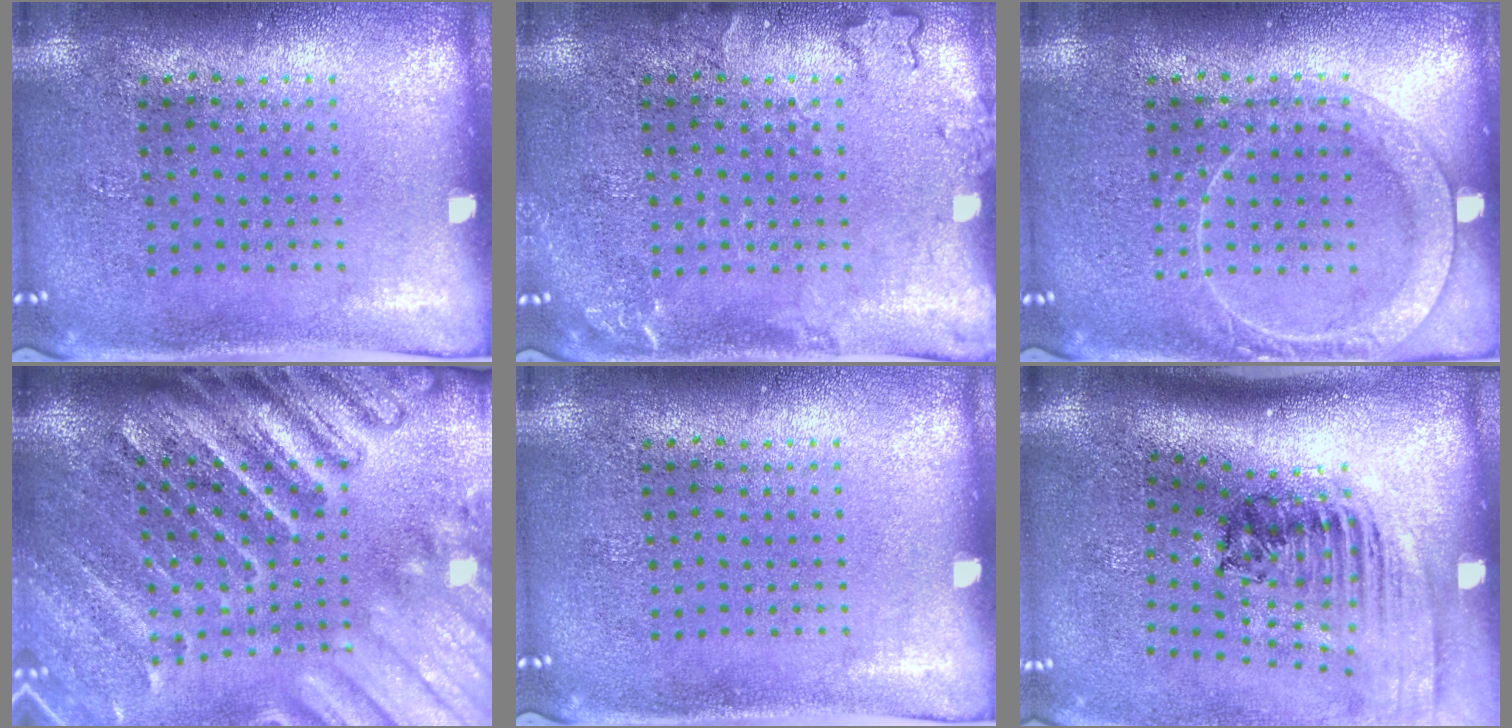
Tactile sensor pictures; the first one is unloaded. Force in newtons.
{"total": 1.9, "press": 1.9, "slide": 0.3}
{"total": 2.3, "press": 2.3, "slide": 0.3}
{"total": 4.2, "press": 3.6, "slide": 2.3}
{"total": 0.0}
{"total": 2.5, "press": 1.8, "slide": 1.7}